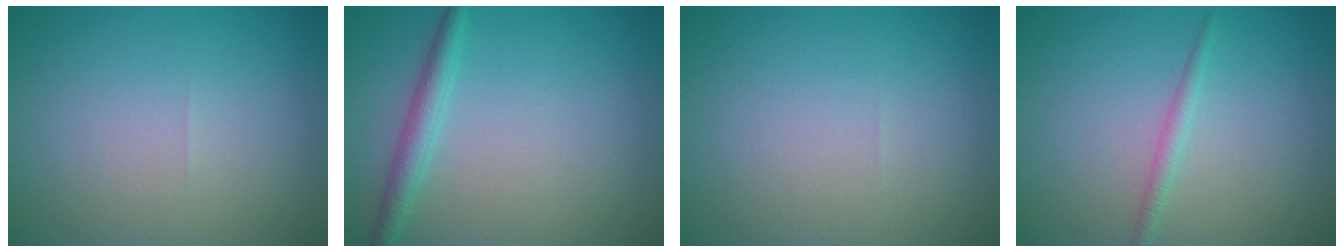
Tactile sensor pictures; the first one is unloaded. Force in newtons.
{"total": 2.3, "press": 2.3, "slide": 0.1}
{"total": 0.0}
{"total": 1.2, "press": 1.2, "slide": 0.1}